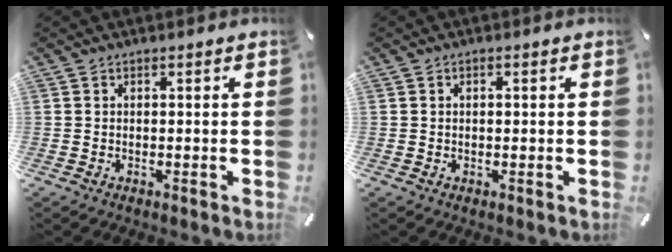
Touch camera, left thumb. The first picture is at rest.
{"total": 0.9, "force": [0.0, 0.5, 0.8], "torque": [-0.014, 0.002, 0.000]}